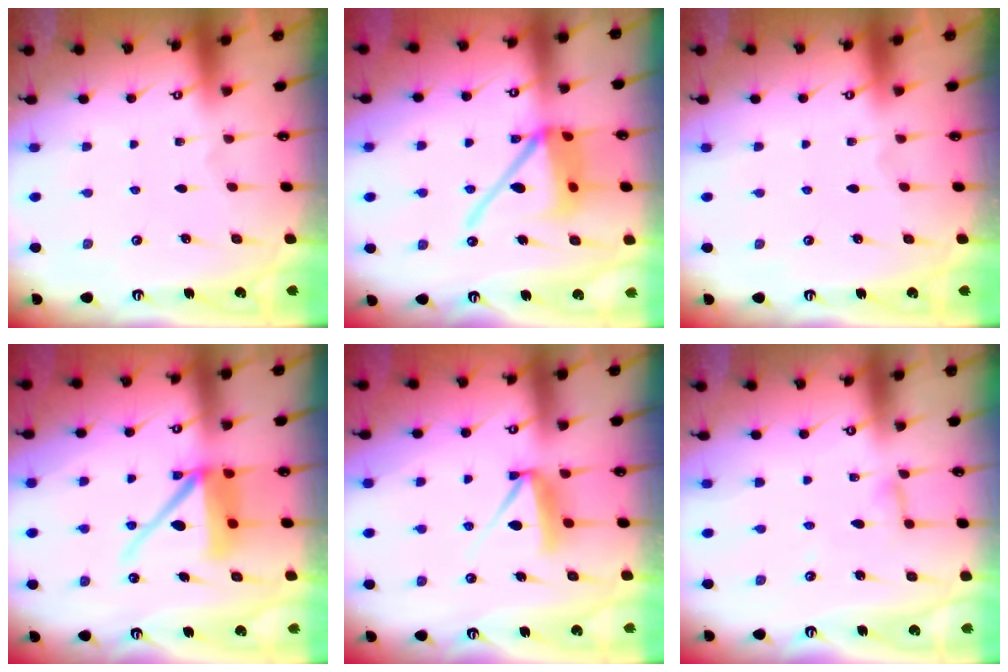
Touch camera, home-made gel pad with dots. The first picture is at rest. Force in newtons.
{"total": 15.5, "press": 15.4, "slide": 1.8}
{"total": 0.0}
{"total": 12.4, "press": 12.3, "slide": 1.8}
{"total": 9.5, "press": 9.4, "slide": 0.9}
{"total": 4.3, "press": 4.3, "slide": 0.4}